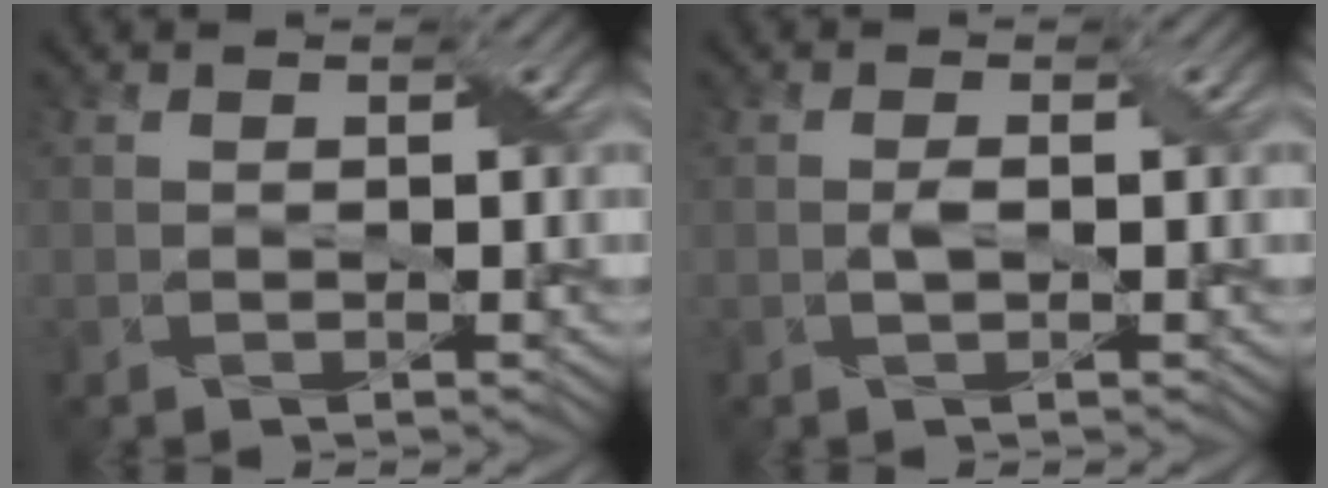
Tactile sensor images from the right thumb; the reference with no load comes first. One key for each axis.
{"total": 1.1, "fx": 0.0, "fy": 0.4, "fz": 1.0, "tx": -0.023, "ty": 0.002, "tz": 0.001}